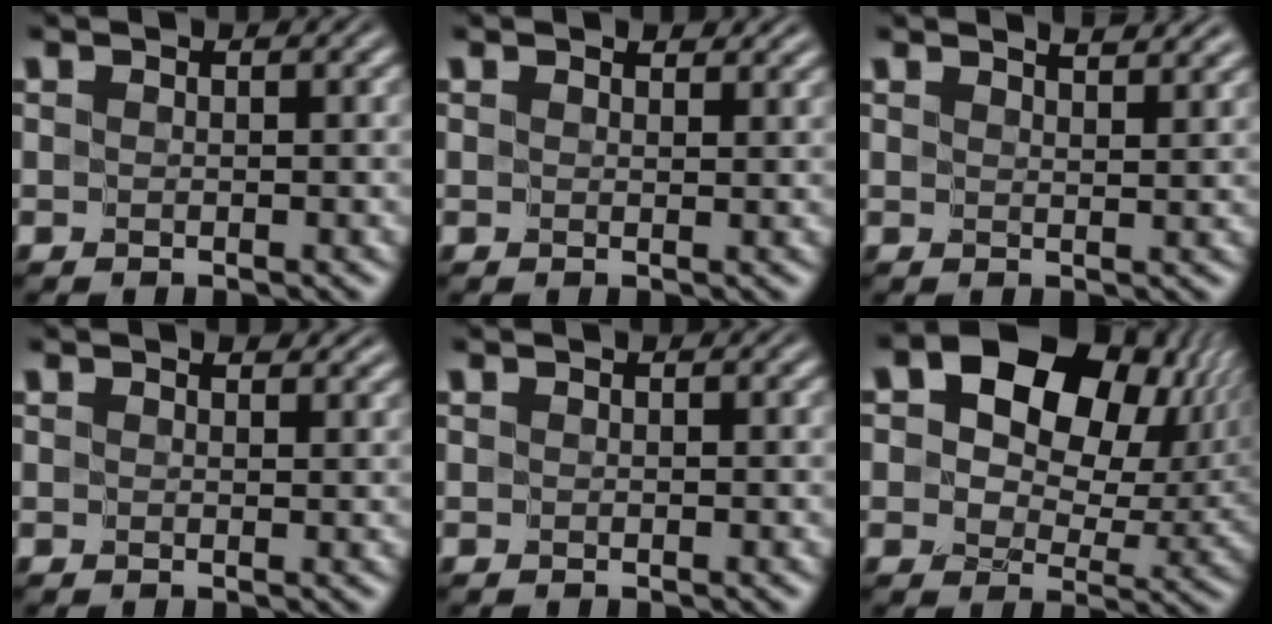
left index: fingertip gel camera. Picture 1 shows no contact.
{"total": 2.2, "force": [1.7, 0.8, 1.0], "torque": [-0.011, 0.003, 0.019]}
{"total": 4.1, "force": [3.4, 1.1, 1.9], "torque": [-0.008, 0.024, 0.022]}
{"total": 1.8, "force": [1.4, 0.7, 0.9], "torque": [-0.007, 0.001, 0.017]}
{"total": 0.0}
{"total": 14.7, "force": [5.0, 9.8, 9.8], "torque": [-0.140, 0.019, 0.088]}